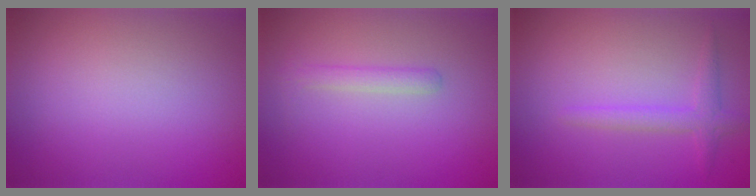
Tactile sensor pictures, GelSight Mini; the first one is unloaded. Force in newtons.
{"total": 1.4, "press": 1.4, "slide": 0.0}
{"total": 1.9, "press": 1.9, "slide": 0.1}